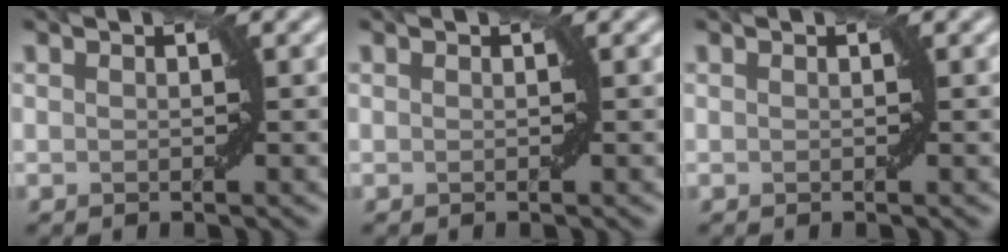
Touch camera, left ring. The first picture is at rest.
{"total": 0.0}
{"total": 0.0}